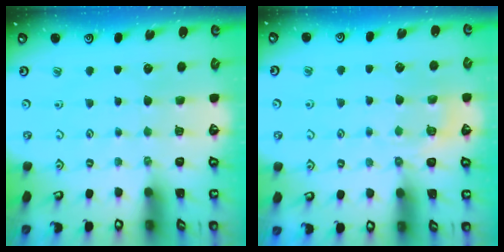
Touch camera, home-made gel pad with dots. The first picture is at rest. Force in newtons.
{"total": 4.4, "press": 4.2, "slide": 1.6}